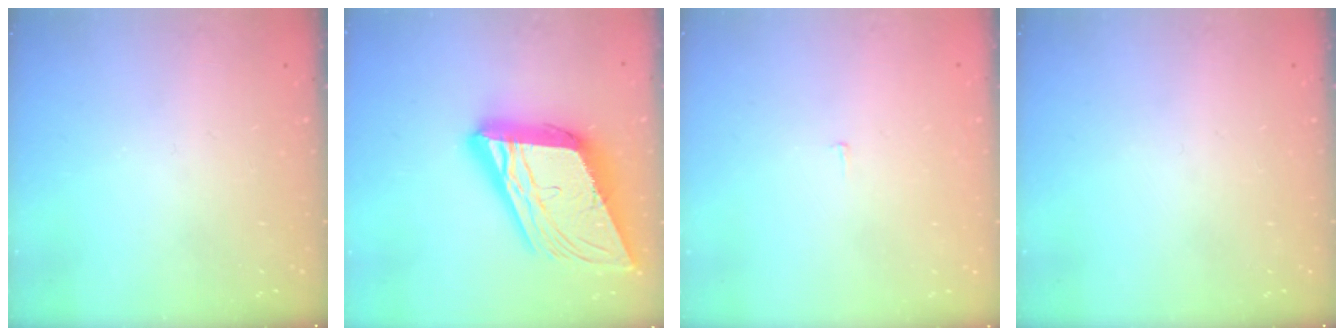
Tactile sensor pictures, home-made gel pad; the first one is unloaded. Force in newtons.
{"total": 27.2, "press": 26.9, "slide": 4.5}
{"total": 2.2, "press": 2.2, "slide": 0.1}
{"total": 0.0}